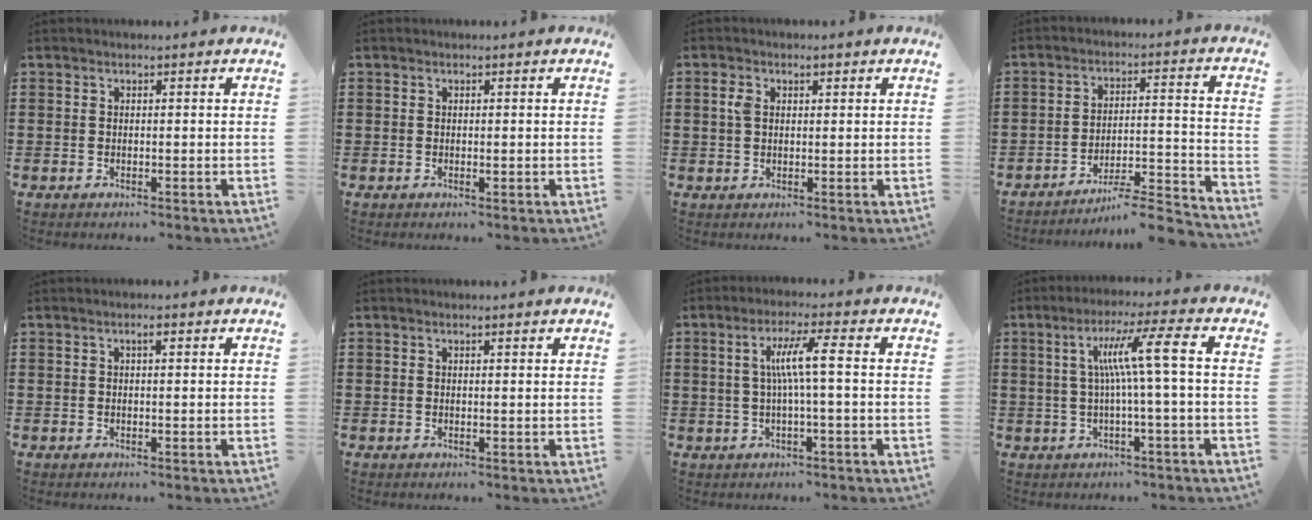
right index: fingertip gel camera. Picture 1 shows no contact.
{"total": 0.0}
{"total": 2.4, "force": [0.7, 1.4, 1.8], "torque": [-0.040, 0.009, 0.011]}
{"total": 6.0, "force": [-5.6, 0.3, 2.1], "torque": [-0.033, -0.005, -0.111]}
{"total": 1.2, "force": [0.5, 0.3, 1.1], "torque": [-0.021, 0.005, 0.007]}
{"total": 0.6, "force": [0.4, 0.0, 0.4], "torque": [-0.007, -0.001, 0.009]}
{"total": 6.0, "force": [0.3, 0.1, 6.0], "torque": [-0.115, 0.000, -0.002]}
{"total": 8.5, "force": [0.9, -0.4, 8.4], "torque": [-0.162, 0.004, 0.003]}